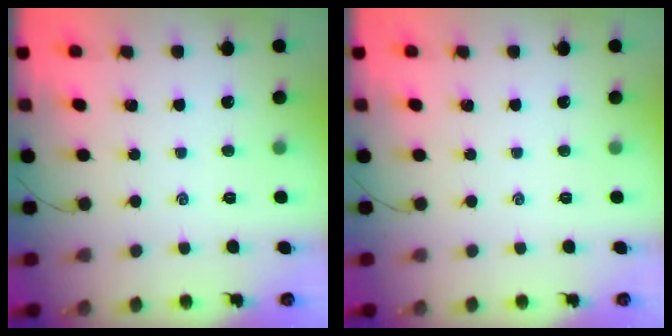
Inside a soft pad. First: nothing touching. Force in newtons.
{"total": 0.0}